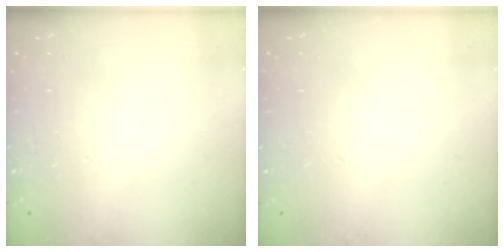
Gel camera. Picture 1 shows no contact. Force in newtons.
{"total": 0.0}